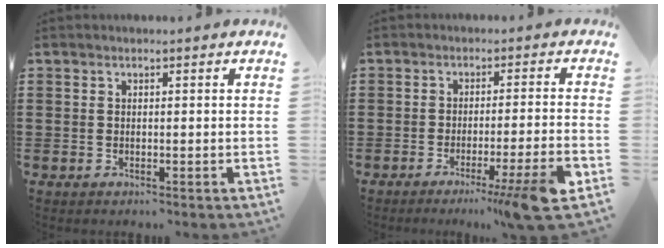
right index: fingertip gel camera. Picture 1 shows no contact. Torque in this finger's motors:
{"motor_torque": [0.75, -0.50, 0.58, 0.07]}